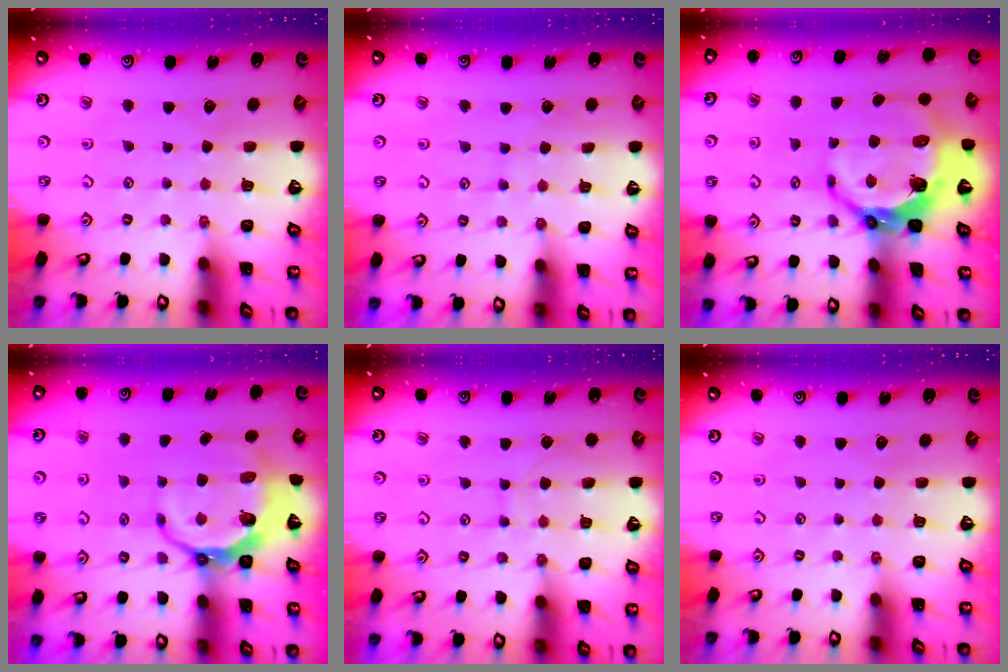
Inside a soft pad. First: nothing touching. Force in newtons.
{"total": 5.6, "press": 5.6, "slide": 0.5}
{"total": 11.1, "press": 10.2, "slide": 4.4}
{"total": 9.1, "press": 8.1, "slide": 4.1}
{"total": 7.3, "press": 7.3, "slide": 0.6}
{"total": 0.0}